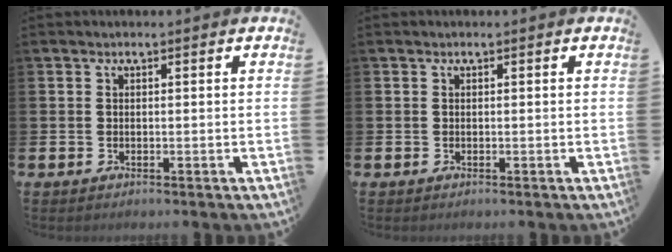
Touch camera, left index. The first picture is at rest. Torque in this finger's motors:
{"motor_torque": [0.00, 0.00, 0.00, 0.01]}